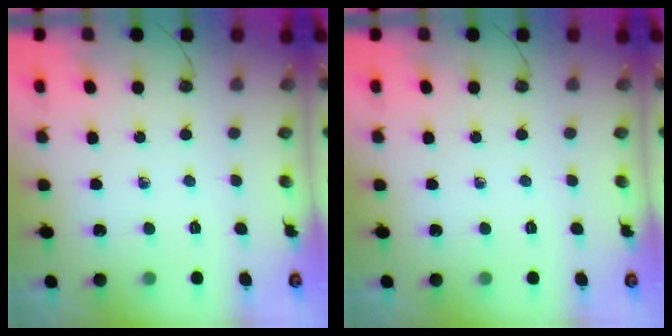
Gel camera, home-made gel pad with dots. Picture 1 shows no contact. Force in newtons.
{"total": 0.0}